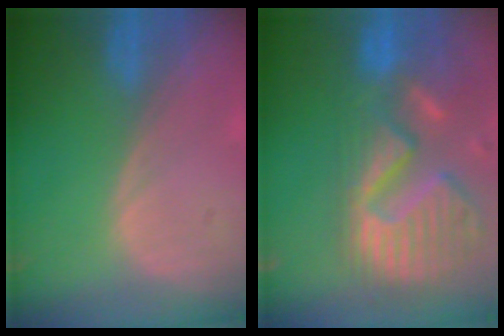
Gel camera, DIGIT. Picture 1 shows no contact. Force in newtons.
{"total": 14.3, "press": 11.9, "slide": 7.9}